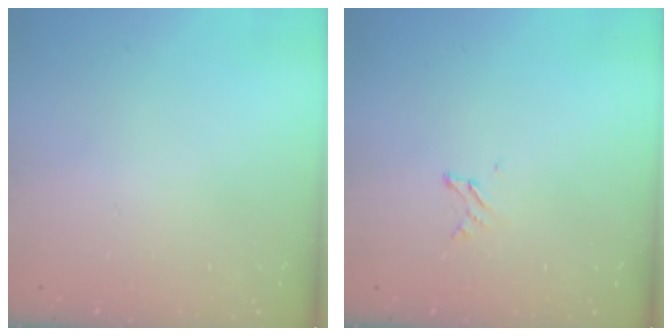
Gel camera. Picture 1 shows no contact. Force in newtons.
{"total": 2.2, "press": 2.2, "slide": 0.3}